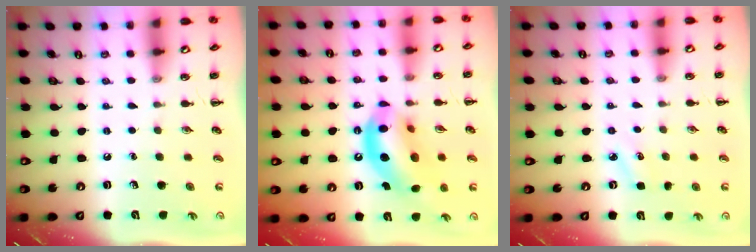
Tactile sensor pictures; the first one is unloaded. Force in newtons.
{"total": 16.3, "press": 15.7, "slide": 4.1}
{"total": 3.8, "press": 3.6, "slide": 1.2}